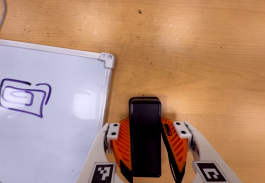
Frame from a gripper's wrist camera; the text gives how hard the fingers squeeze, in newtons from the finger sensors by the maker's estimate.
{"total": 0.0}